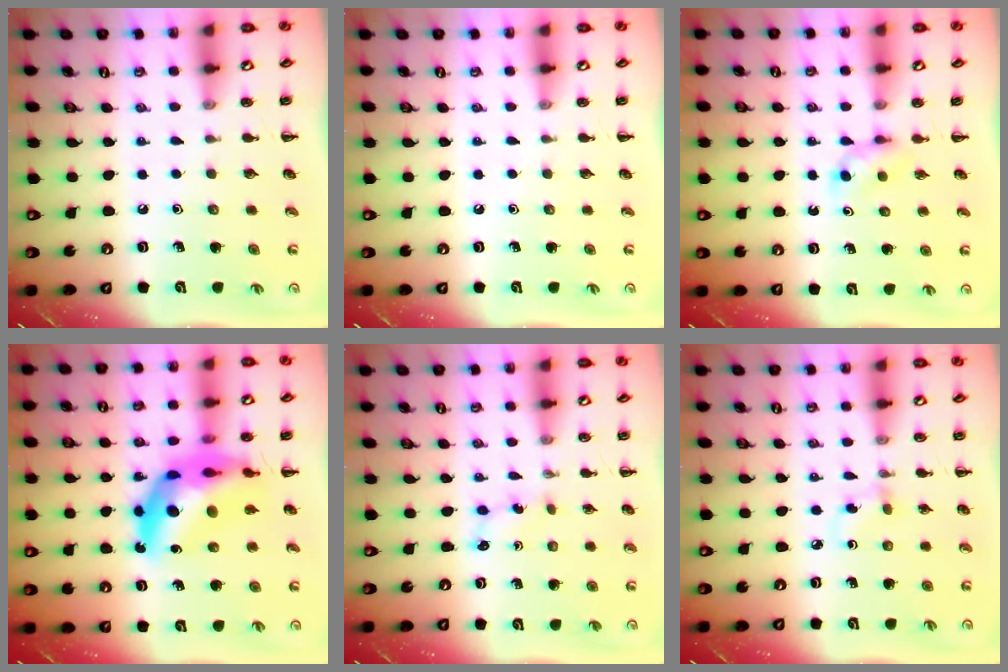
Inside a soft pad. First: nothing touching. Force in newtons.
{"total": 0.0}
{"total": 3.0, "press": 2.7, "slide": 1.1}
{"total": 16.7, "press": 16.1, "slide": 4.6}
{"total": 2.8, "press": 2.6, "slide": 1.0}
{"total": 3.2, "press": 2.9, "slide": 1.3}